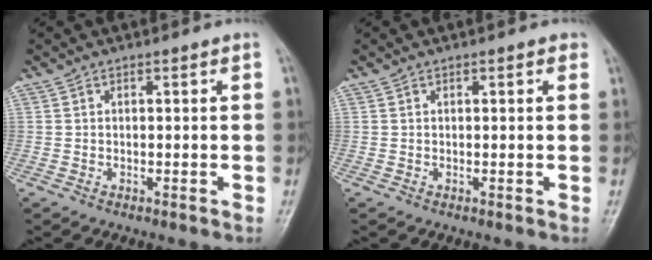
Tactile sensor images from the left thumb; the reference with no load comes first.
{"total": 1.1, "force": [0.5, 0.4, 0.8], "torque": [-0.009, 0.001, 0.004]}